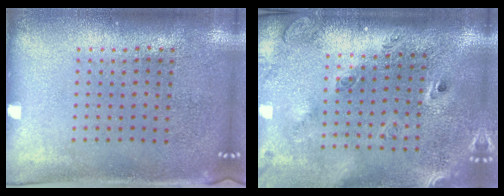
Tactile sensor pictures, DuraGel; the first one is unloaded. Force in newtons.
{"total": 2.7, "press": 1.8, "slide": 1.9}